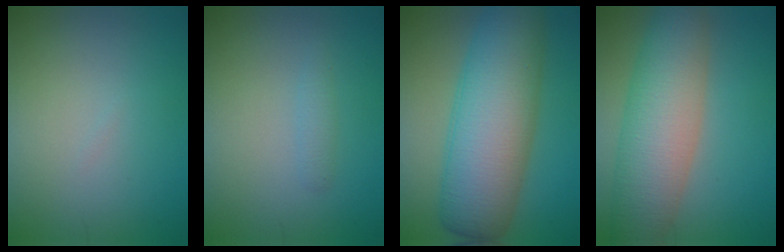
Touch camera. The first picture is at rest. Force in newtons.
{"total": 0.9, "press": 0.9, "slide": 0.0}
{"total": 11.6, "press": 11.6, "slide": 0.2}
{"total": 8.9, "press": 8.9, "slide": 0.5}